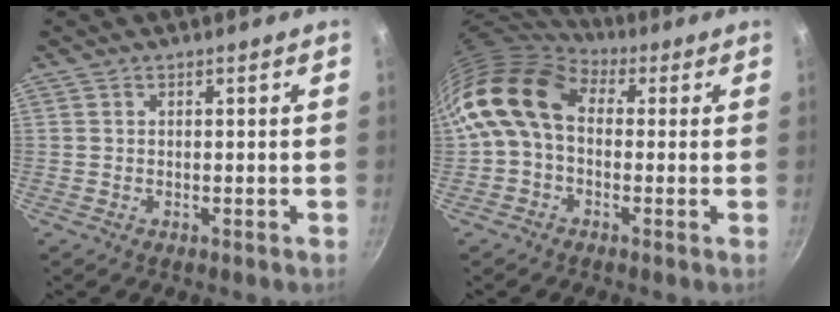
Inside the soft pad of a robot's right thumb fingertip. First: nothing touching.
{"total": 12.1, "force": [1.3, 8.7, 8.3], "torque": [-0.137, 0.017, 0.001]}